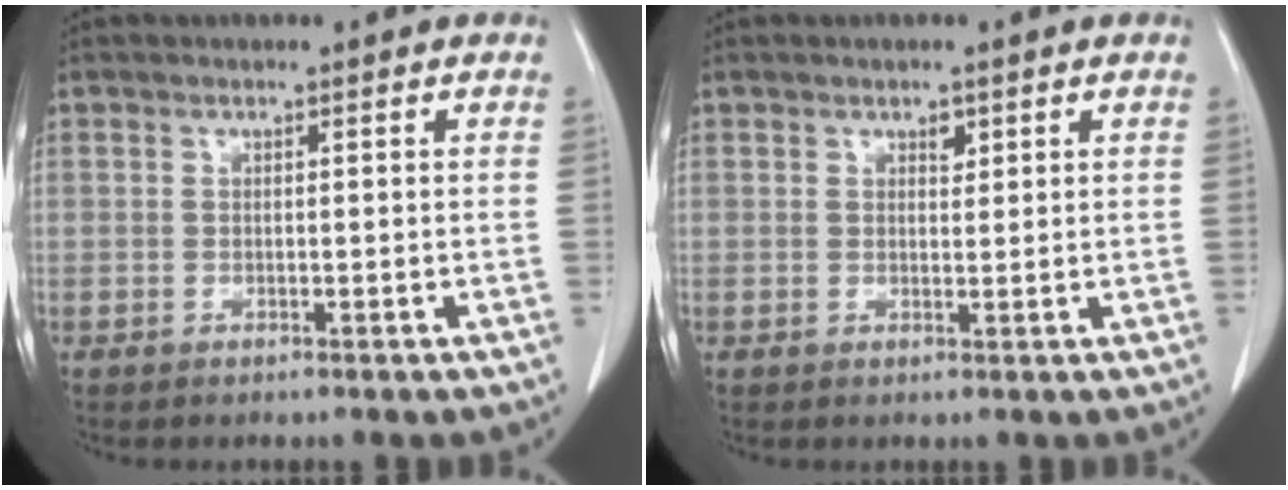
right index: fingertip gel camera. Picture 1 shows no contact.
{"total": 1.3, "force": [0.8, 0.7, 0.7], "torque": [-0.006, -0.004, 0.010]}